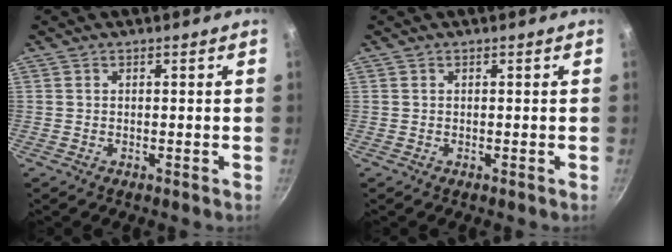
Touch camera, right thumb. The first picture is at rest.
{"total": 0.0}